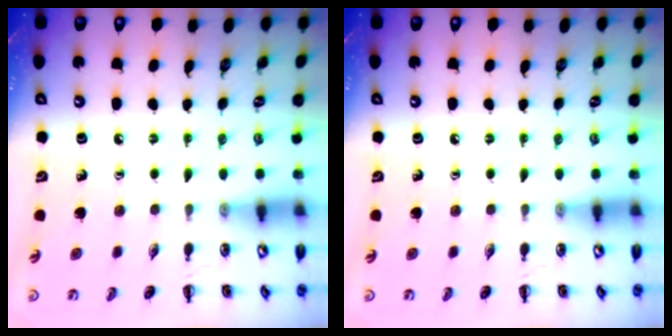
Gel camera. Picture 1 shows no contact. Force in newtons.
{"total": 0.0}